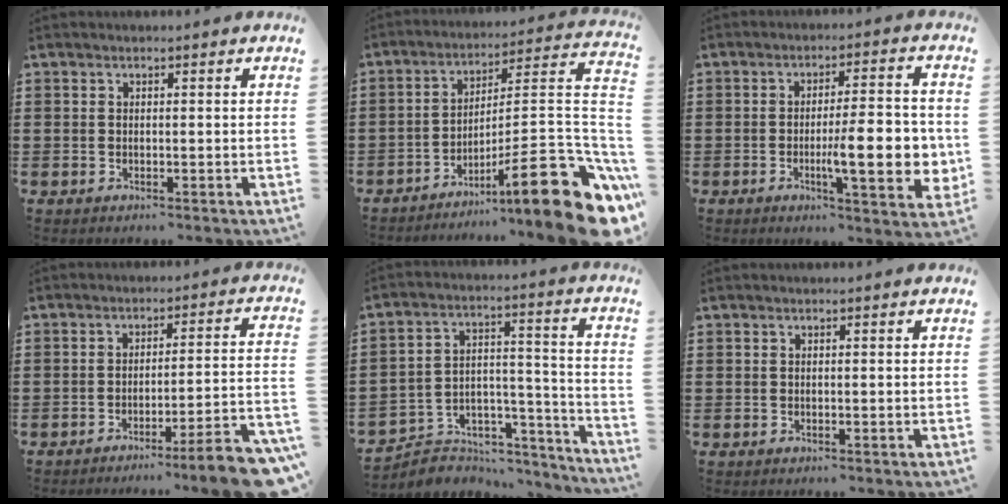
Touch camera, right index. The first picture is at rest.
{"total": 14.7, "force": [-7.1, 2.1, 12.8], "torque": [-0.182, -0.006, -0.121]}
{"total": 11.9, "force": [-2.2, 3.0, 11.3], "torque": [-0.148, -0.010, -0.034]}
{"total": 7.6, "force": [-5.8, -0.4, 4.9], "torque": [-0.074, -0.006, -0.109]}
{"total": 4.5, "force": [-3.7, 2.5, 0.6], "torque": [-0.018, 0.005, -0.075]}
{"total": 0.0}